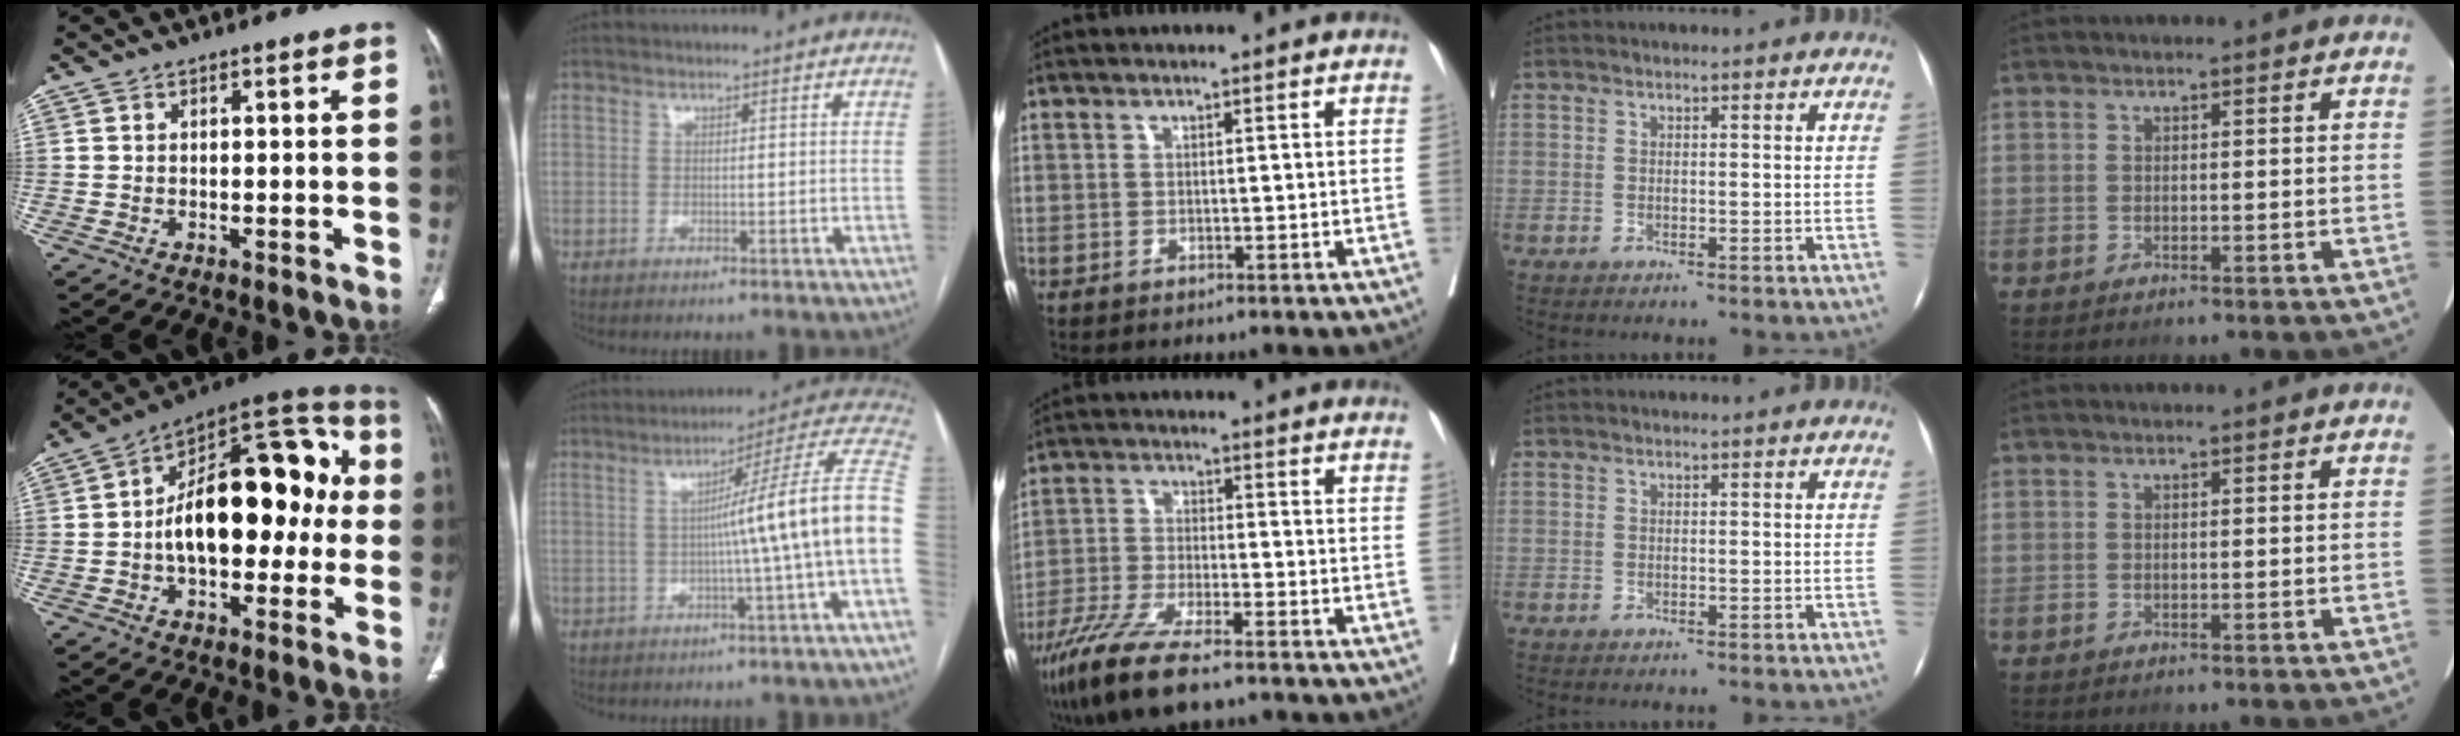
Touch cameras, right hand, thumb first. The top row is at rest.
{"thumb": {"total": 24.4, "force": [0.3, 13.2, 20.5], "torque": [-0.277, 0.051, -0.005]}, "index": {"total": 15.0, "force": [-1.4, -2.2, 14.7], "torque": [-0.182, 0.030, -0.030]}, "middle": {"total": 10.9, "force": [-7.7, 1.7, 7.5], "torque": [-0.145, -0.031, -0.136]}}